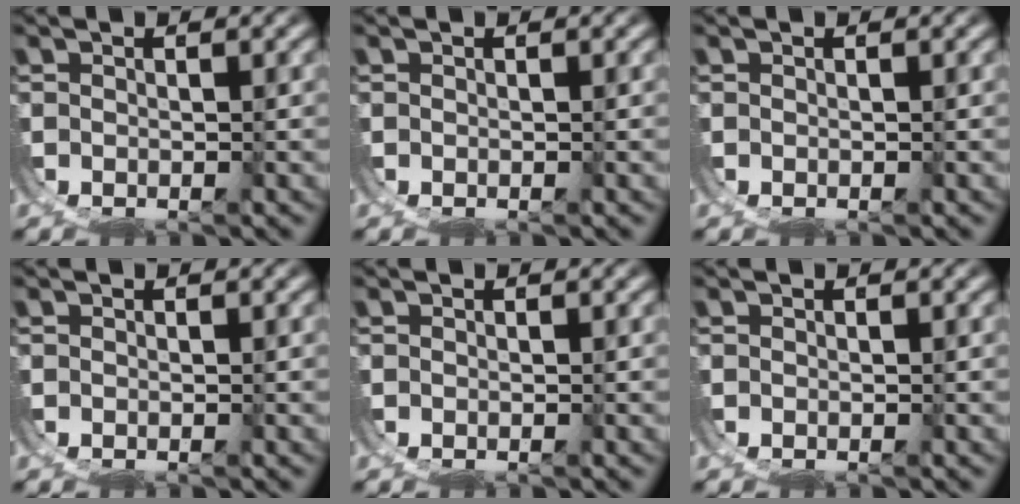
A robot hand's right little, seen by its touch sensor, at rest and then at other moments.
{"total": 0.0}
{"total": 0.0}
{"total": 0.0}
{"total": 0.0}
{"total": 0.0}